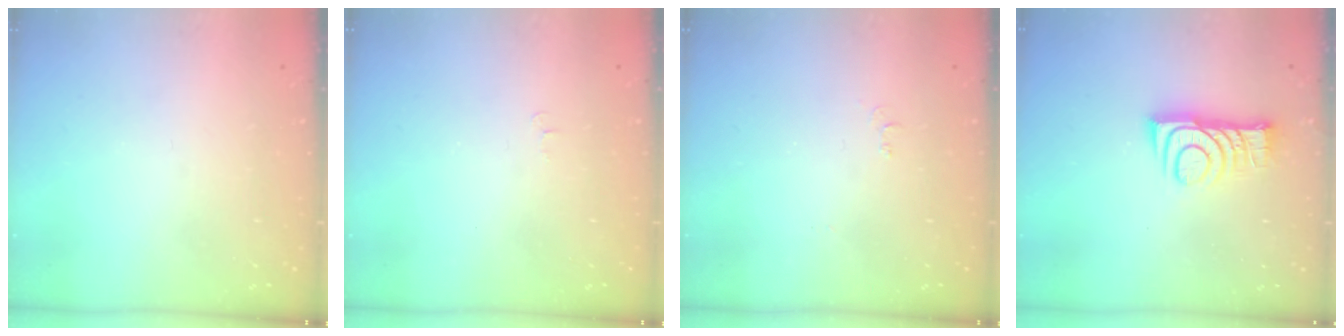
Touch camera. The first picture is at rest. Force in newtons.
{"total": 3.6, "press": 3.6, "slide": 0.4}
{"total": 6.1, "press": 6.1, "slide": 0.7}
{"total": 9.3, "press": 9.3, "slide": 0.7}